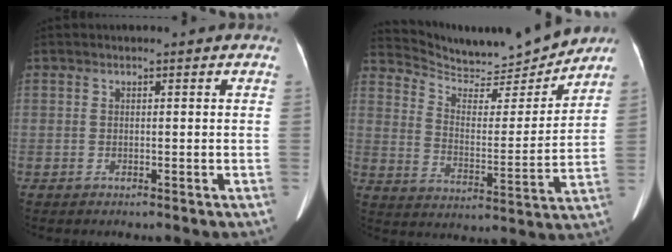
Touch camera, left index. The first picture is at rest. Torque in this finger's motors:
{"motor_torque": [0.63, -1.51, 0.12, 0.02]}